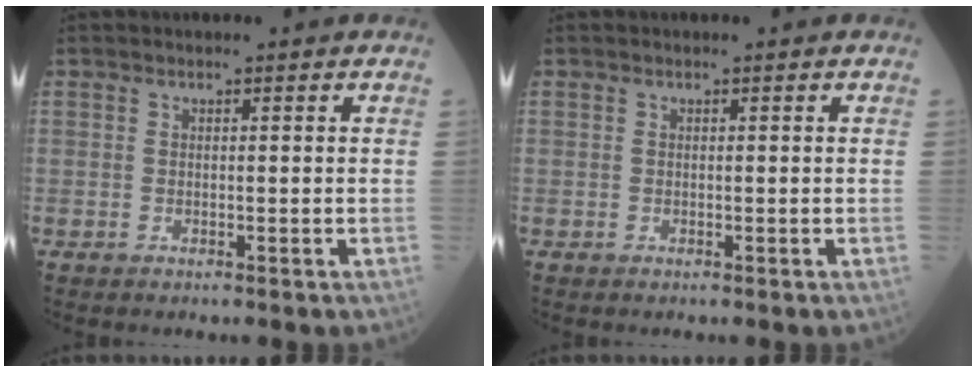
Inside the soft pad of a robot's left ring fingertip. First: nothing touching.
{"total": 0.0}